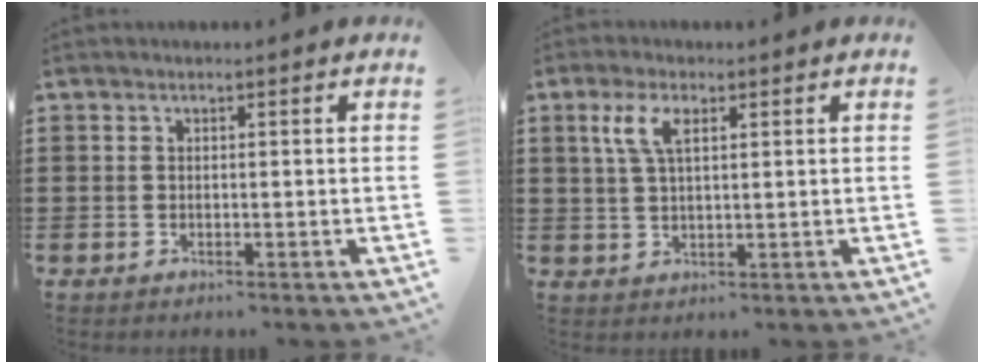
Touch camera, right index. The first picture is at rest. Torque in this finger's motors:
{"motor_torque": [0.79, 0.11, 0.19, 0.08]}